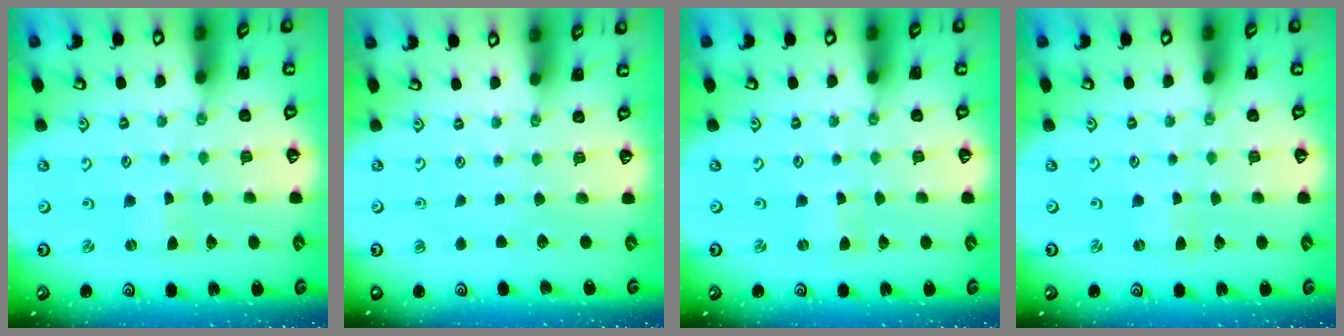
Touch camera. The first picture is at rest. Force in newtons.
{"total": 0.0}
{"total": 0.0}
{"total": 0.0}